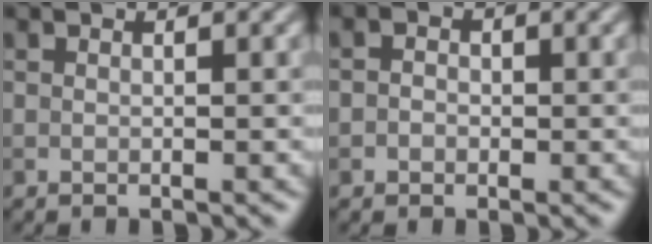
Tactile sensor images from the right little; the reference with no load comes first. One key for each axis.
{"total": 1.3, "fx": -0.2, "fy": 1.1, "fz": 0.6, "tx": -0.002, "ty": 0.000, "tz": -0.016}